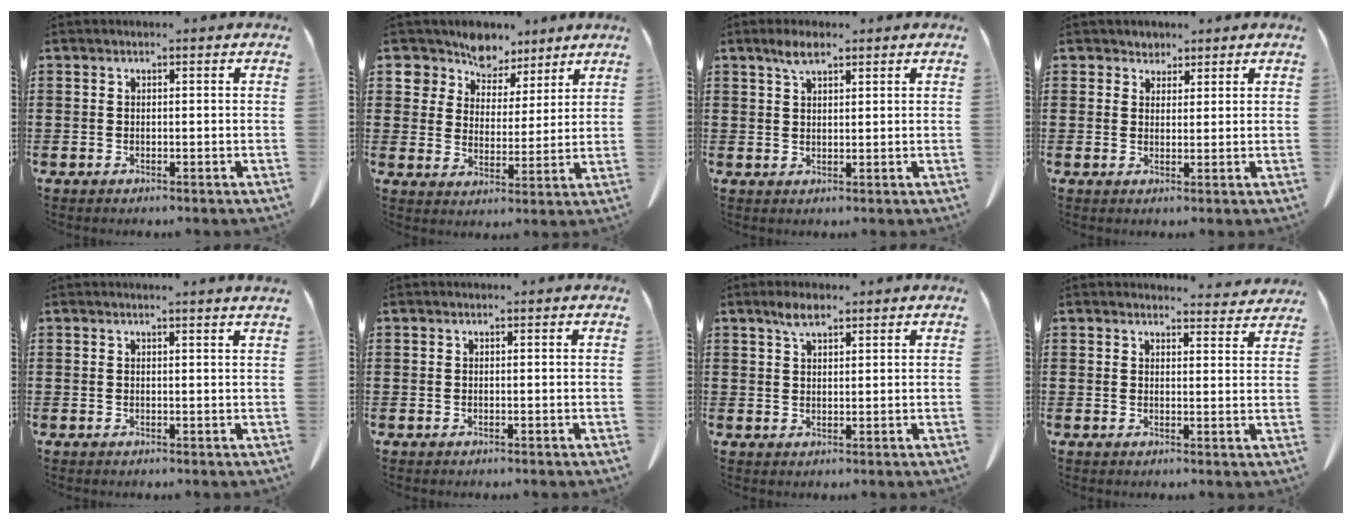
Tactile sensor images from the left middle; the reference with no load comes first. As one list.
[{"total": 7.4, "force": [6.6, 3.4, 0.3], "torque": [-0.041, -0.040, 0.122]}, {"total": 3.4, "force": [2.3, 1.1, 2.3], "torque": [-0.051, 0.004, 0.041]}, {"total": 2.3, "force": [1.9, 1.2, 0.1], "torque": [-0.010, 0.005, 0.038]}, {"total": 1.0, "force": [0.9, -0.4, 0.4], "torque": [-0.006, -0.005, 0.017]}, {"total": 0.0}, {"total": 3.4, "force": [2.4, 1.1, 2.2], "torque": [-0.048, 0.003, 0.043]}, {"total": 3.3, "force": [3.3, 0.2, 0.4], "torque": [-0.008, -0.015, 0.060]}]